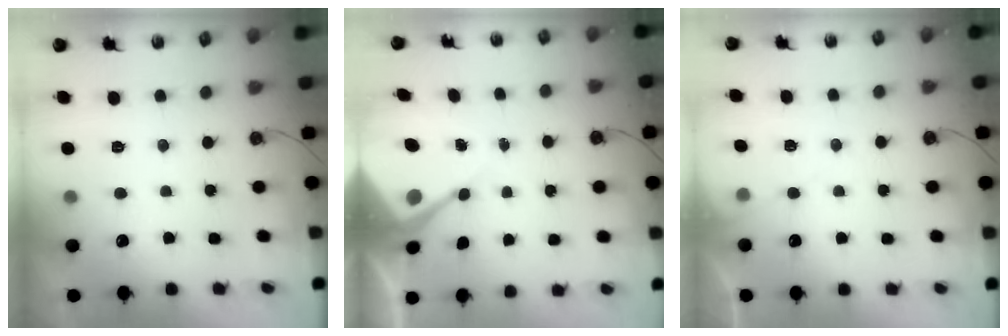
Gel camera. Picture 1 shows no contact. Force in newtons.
{"total": 7.0, "press": 7.0, "slide": 0.3}
{"total": 5.2, "press": 5.2, "slide": 0.6}